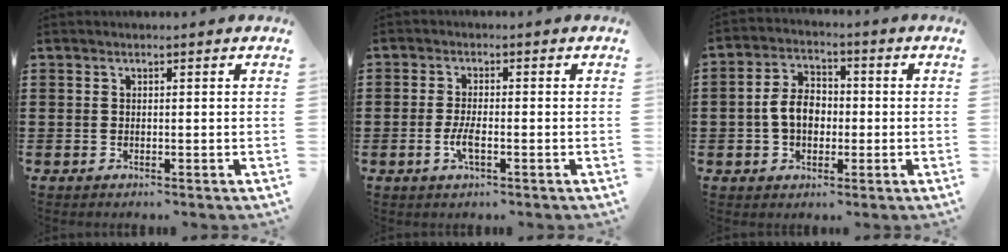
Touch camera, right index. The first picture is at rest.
{"total": 3.1, "force": [-1.0, 1.0, 2.8], "torque": [-0.060, -0.003, -0.022]}
{"total": 6.2, "force": [-0.7, 4.3, 4.3], "torque": [-0.099, 0.009, -0.017]}